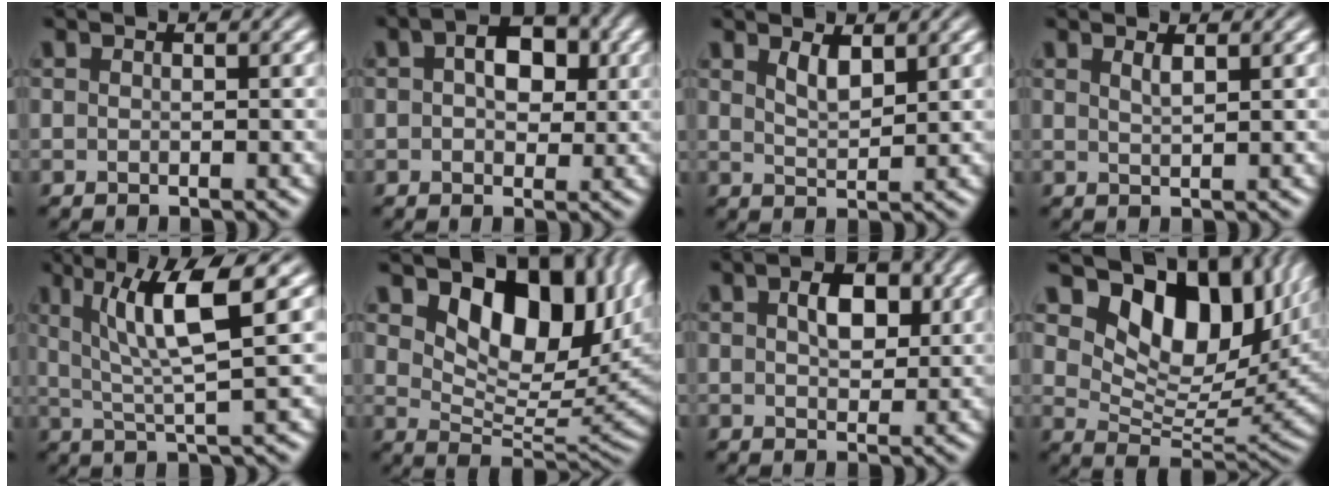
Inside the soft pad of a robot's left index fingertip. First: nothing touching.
{"total": 4.9, "force": [1.2, 3.0, 3.6], "torque": [-0.049, 0.007, 0.010]}
{"total": 2.0, "force": [1.4, 0.6, 1.3], "torque": [-0.026, -0.005, 0.030]}
{"total": 1.2, "force": [0.8, 0.4, 0.8], "torque": [-0.008, 0.002, 0.012]}
{"total": 7.1, "force": [2.5, 1.1, 6.6], "torque": [-0.118, 0.007, 0.047]}
{"total": 10.9, "force": [4.9, 5.9, 7.8], "torque": [-0.113, -0.012, 0.088]}
{"total": 3.7, "force": [1.0, 2.2, 2.7], "torque": [-0.048, 0.004, 0.016]}
{"total": 12.2, "force": [6.5, 6.7, 7.9], "torque": [-0.126, -0.007, 0.118]}